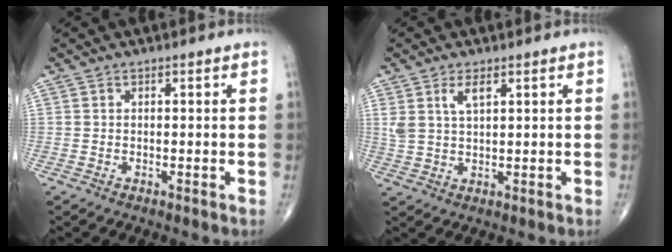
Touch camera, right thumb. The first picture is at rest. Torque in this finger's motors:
{"motor_torque": [0.56, 0.99, 0.55, 0.37, 0.03]}